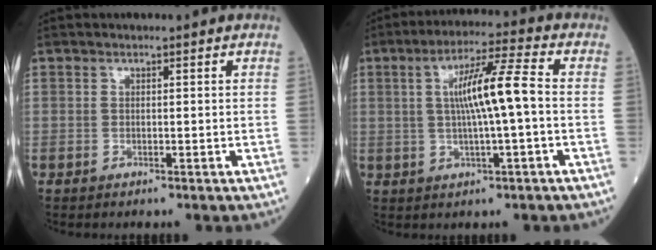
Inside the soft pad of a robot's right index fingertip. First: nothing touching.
{"total": 9.2, "force": [0.4, 0.1, 9.2], "torque": [-0.164, 0.012, 0.005]}